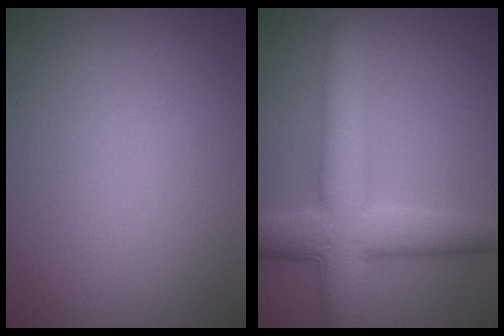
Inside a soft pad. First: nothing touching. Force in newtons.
{"total": 6.7, "press": 6.7, "slide": 0.1}